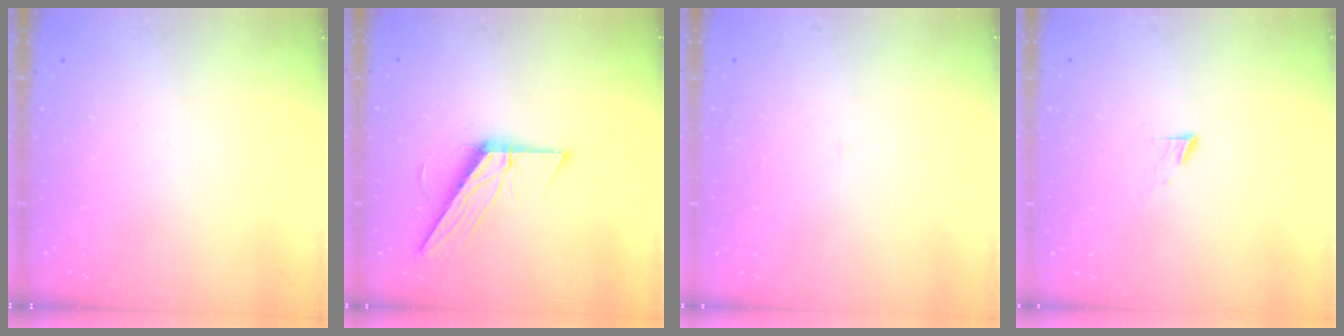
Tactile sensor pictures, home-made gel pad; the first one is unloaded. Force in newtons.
{"total": 13.8, "press": 13.8, "slide": 0.4}
{"total": 2.0, "press": 2.0, "slide": 0.1}
{"total": 5.1, "press": 5.1, "slide": 0.6}